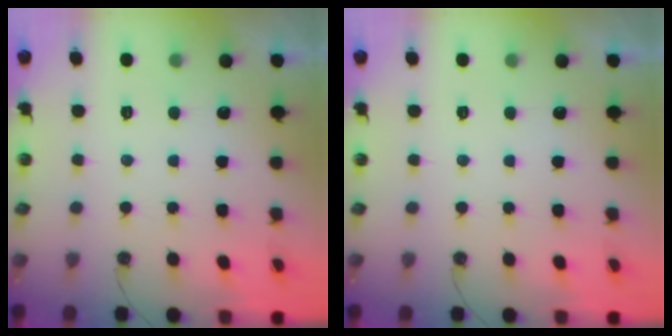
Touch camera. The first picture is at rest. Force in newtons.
{"total": 0.0}